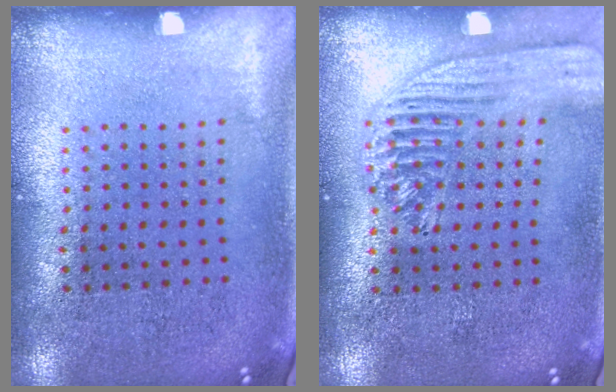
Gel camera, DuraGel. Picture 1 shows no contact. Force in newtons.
{"total": 1.8, "press": 1.6, "slide": 0.8}